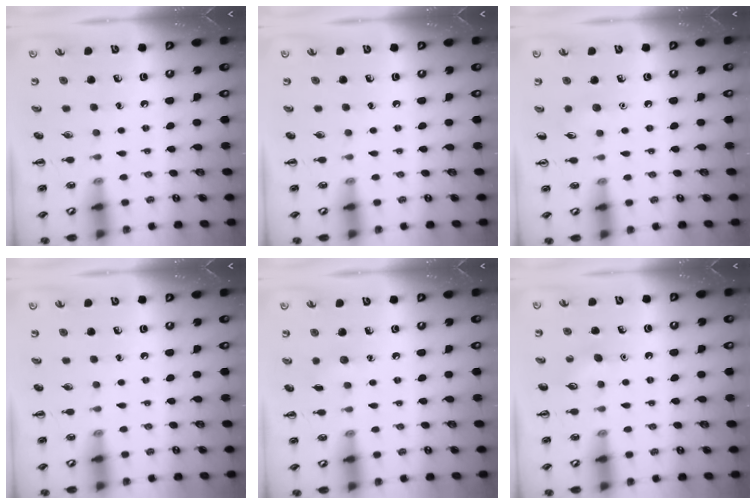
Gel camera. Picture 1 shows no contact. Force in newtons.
{"total": 0.0}
{"total": 3.9, "press": 3.8, "slide": 1.0}
{"total": 0.0}
{"total": 4.4, "press": 4.2, "slide": 1.2}
{"total": 2.8, "press": 2.7, "slide": 0.7}